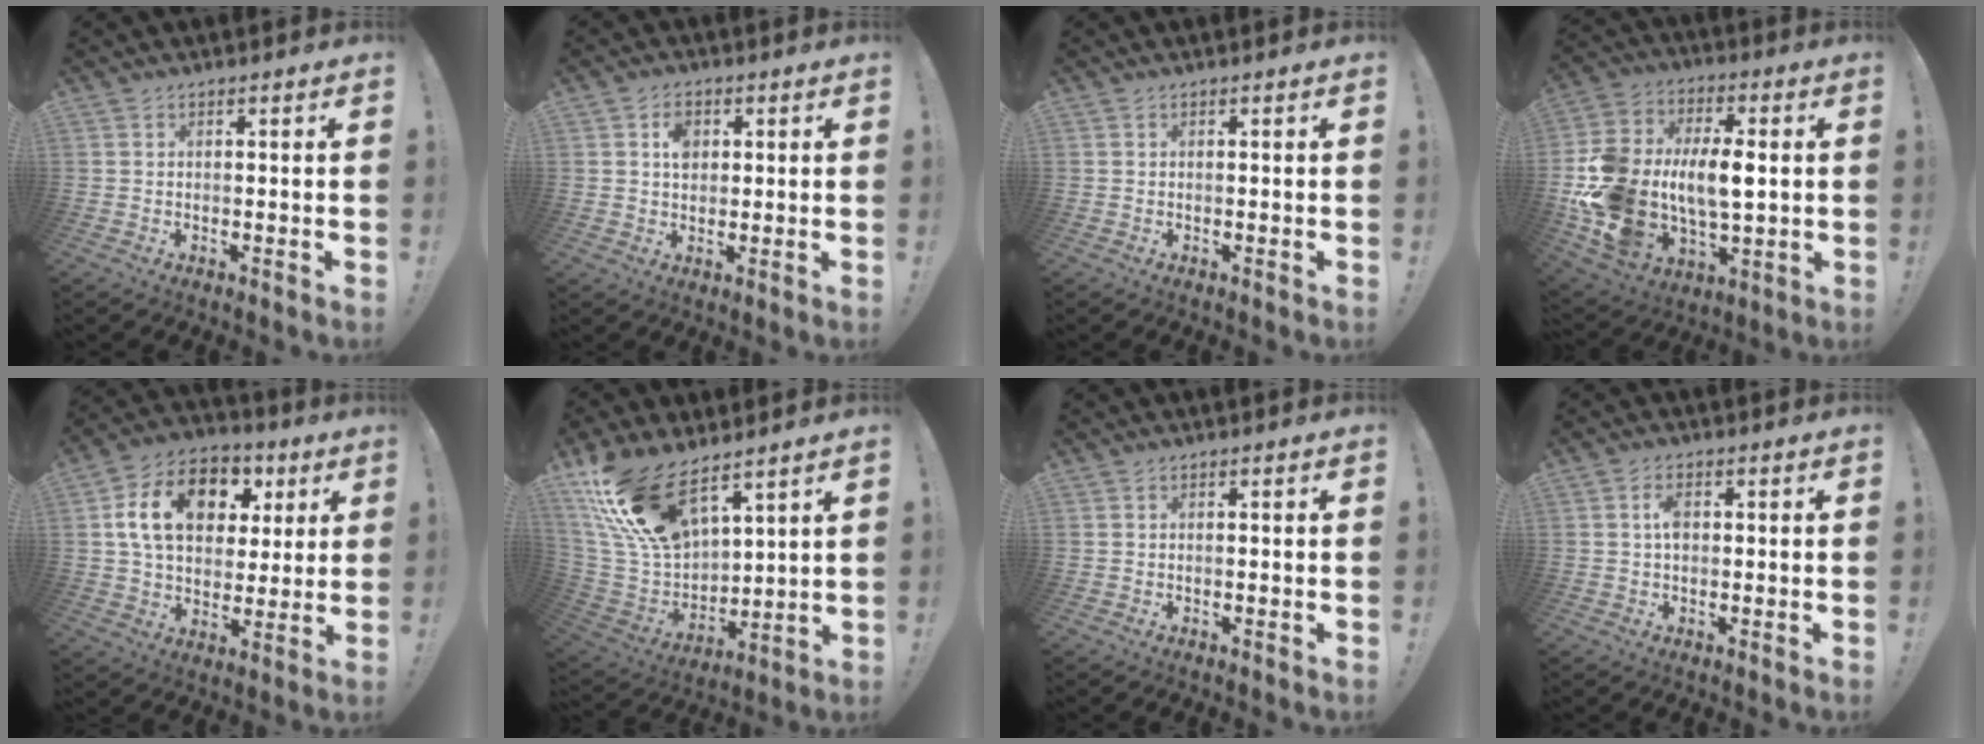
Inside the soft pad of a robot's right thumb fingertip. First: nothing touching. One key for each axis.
{"total": 4.8, "fx": 1.4, "fy": 3.7, "fz": 2.8, "tx": -0.028, "ty": -0.003, "tz": 0.022}
{"total": 0.0}
{"total": 20.2, "fx": 0.8, "fy": 14.0, "fz": 14.5, "tx": -0.294, "ty": -0.007, "tz": 0.023}
{"total": 18.0, "fx": 5.7, "fy": 12.7, "fz": 11.5, "tx": -0.179, "ty": -0.006, "tz": 0.106}
{"total": 19.6, "fx": 13.7, "fy": 8.9, "fz": 10.8, "tx": -0.217, "ty": -0.083, "tz": 0.259}
{"total": 0.0}
{"total": 3.8, "fx": 0.6, "fy": 2.3, "fz": 2.9, "tx": -0.035, "ty": -0.003, "tz": 0.005}